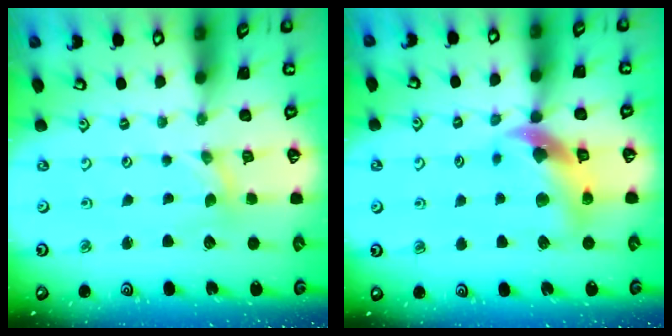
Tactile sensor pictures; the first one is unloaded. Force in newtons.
{"total": 11.3, "press": 11.2, "slide": 1.7}